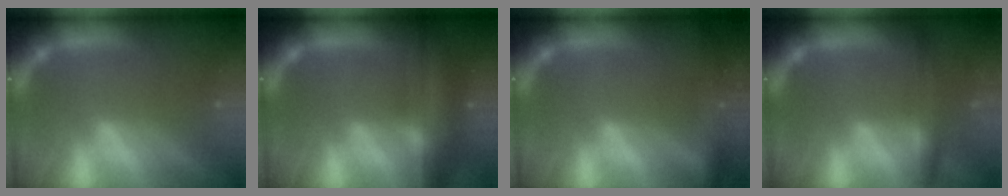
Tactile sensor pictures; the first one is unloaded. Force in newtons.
{"total": 8.9}
{"total": 5.5}
{"total": 4.0}